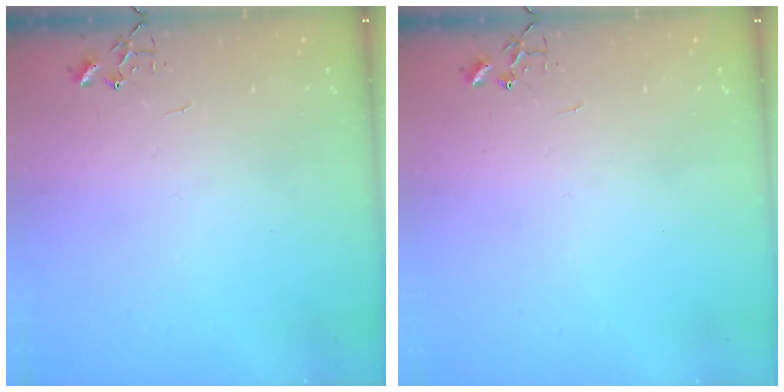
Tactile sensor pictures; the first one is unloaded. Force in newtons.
{"total": 0.0}